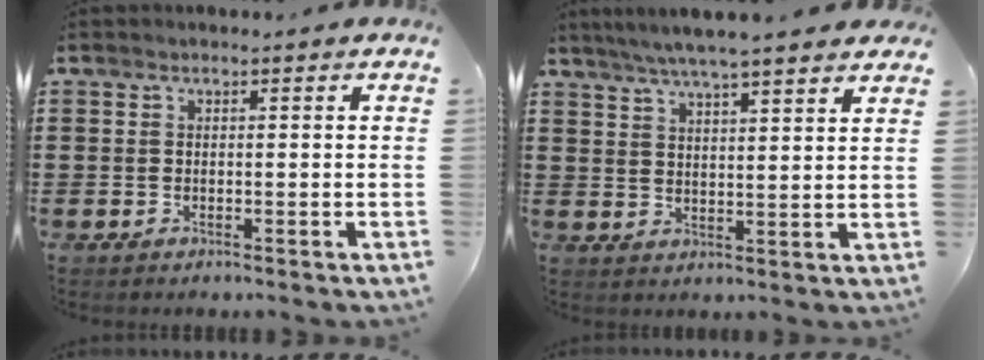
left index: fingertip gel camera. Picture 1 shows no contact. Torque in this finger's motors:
{"motor_torque": [2.14, 0.00, 0.60, 0.21]}